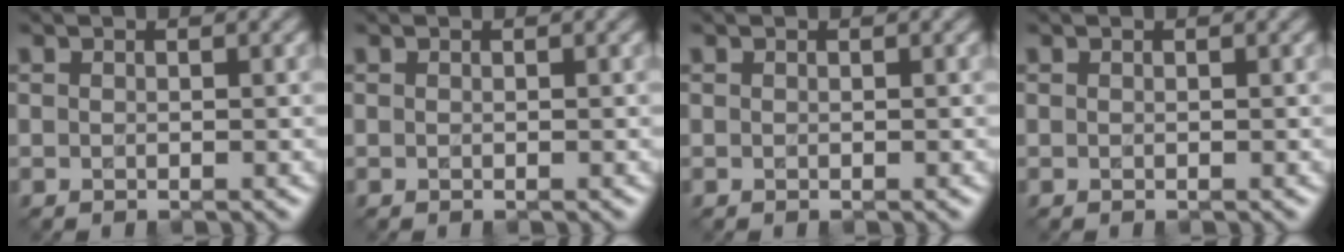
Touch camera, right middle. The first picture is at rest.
{"total": 0.0}
{"total": 0.0}
{"total": 0.0}